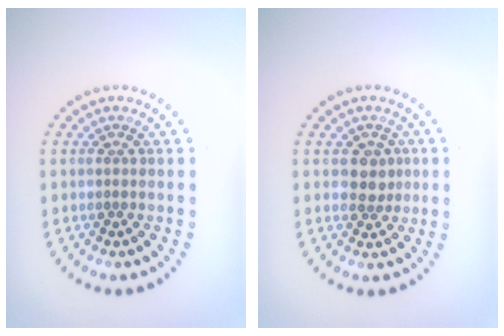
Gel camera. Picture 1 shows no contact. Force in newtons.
{"total": 2.1, "press": 2.0, "slide": 0.9}